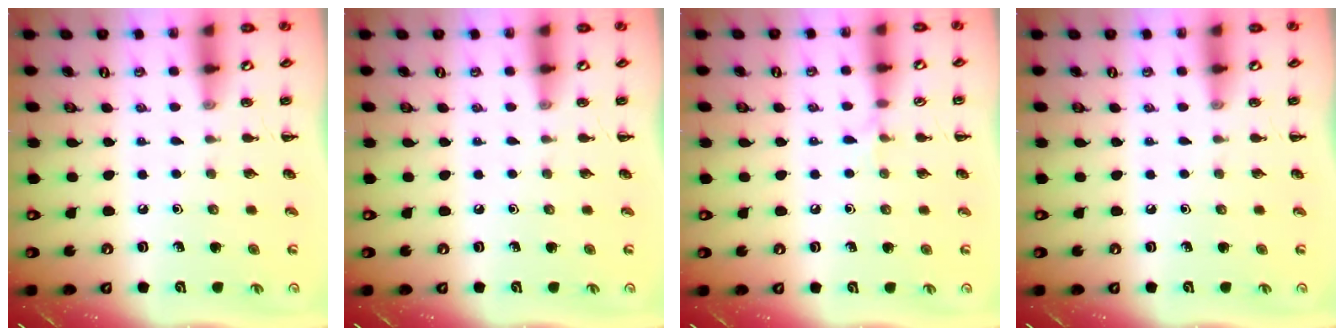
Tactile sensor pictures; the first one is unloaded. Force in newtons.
{"total": 0.0}
{"total": 4.3, "press": 4.0, "slide": 1.6}
{"total": 0.0}